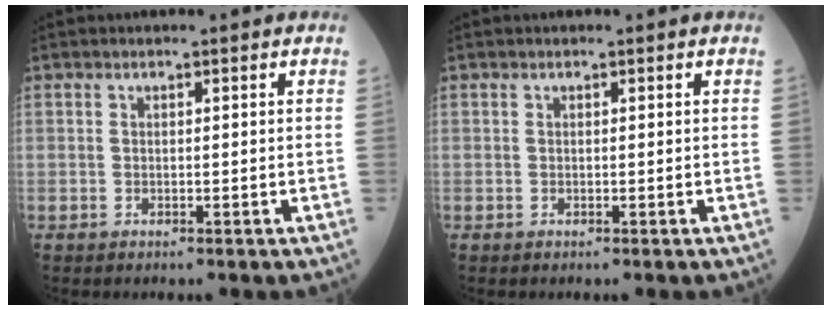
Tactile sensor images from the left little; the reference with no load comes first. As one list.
[{"total": 0.0}]